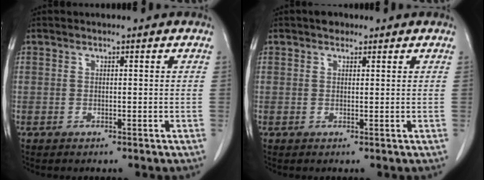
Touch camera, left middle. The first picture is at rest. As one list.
[{"total": 1.6, "force": [1.2, 1.0, 0.5], "torque": [-0.009, 0.010, 0.015]}]